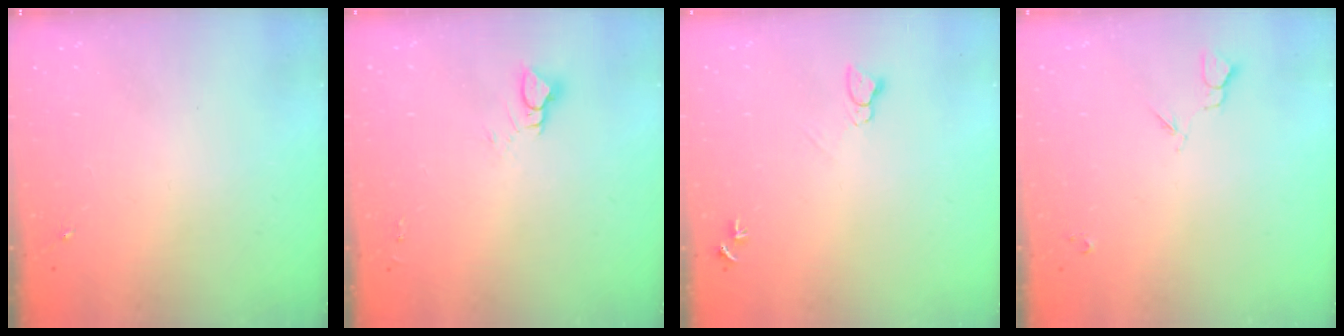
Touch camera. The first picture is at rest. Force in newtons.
{"total": 4.6, "press": 4.5, "slide": 0.5}
{"total": 4.4, "press": 4.4, "slide": 0.4}
{"total": 3.9, "press": 3.9, "slide": 0.7}